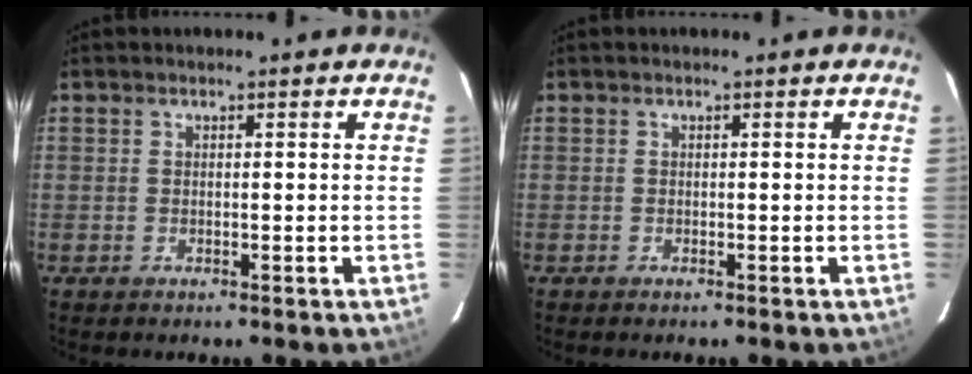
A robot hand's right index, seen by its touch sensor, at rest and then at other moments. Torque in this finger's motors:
{"motor_torque": [-0.08, -0.05, 0.04, 0.00]}